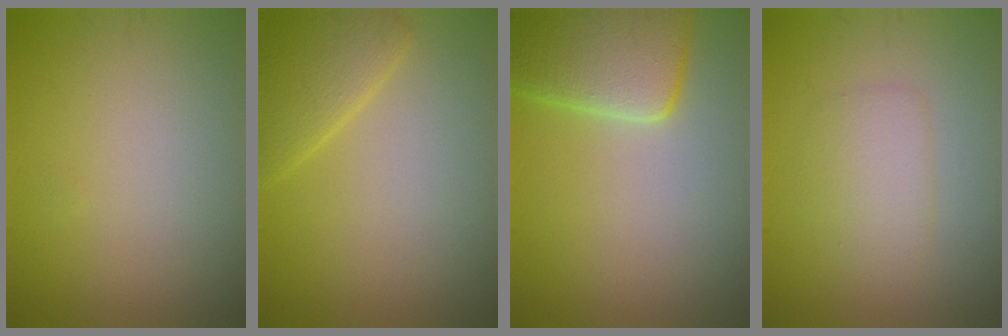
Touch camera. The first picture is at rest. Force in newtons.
{"total": 3.0, "press": 3.0, "slide": 0.2}
{"total": 6.6, "press": 6.6, "slide": 0.5}
{"total": 2.3, "press": 2.3, "slide": 0.1}